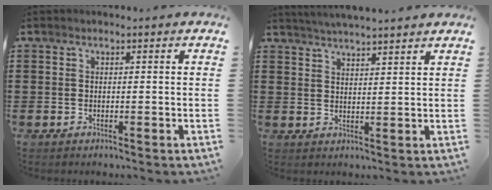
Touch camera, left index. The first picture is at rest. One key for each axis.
{"total": 2.9, "fx": 2.9, "fy": -0.7, "fz": 0.2, "tx": -0.013, "ty": -0.010, "tz": 0.051}